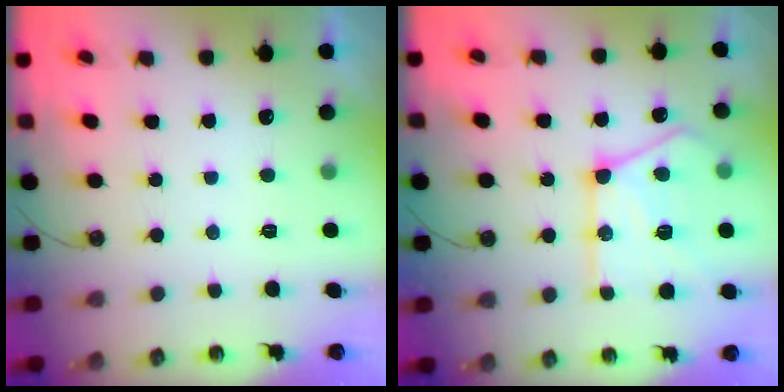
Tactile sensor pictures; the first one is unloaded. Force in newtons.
{"total": 20.1, "press": 20.0, "slide": 2.3}